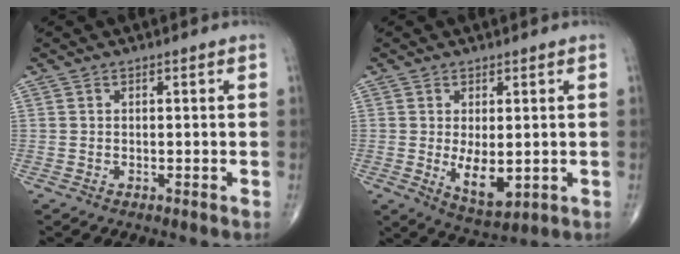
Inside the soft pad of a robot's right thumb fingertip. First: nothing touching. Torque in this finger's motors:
{"motor_torque": [1.46, 3.55, 0.26, 0.39, 0.11]}